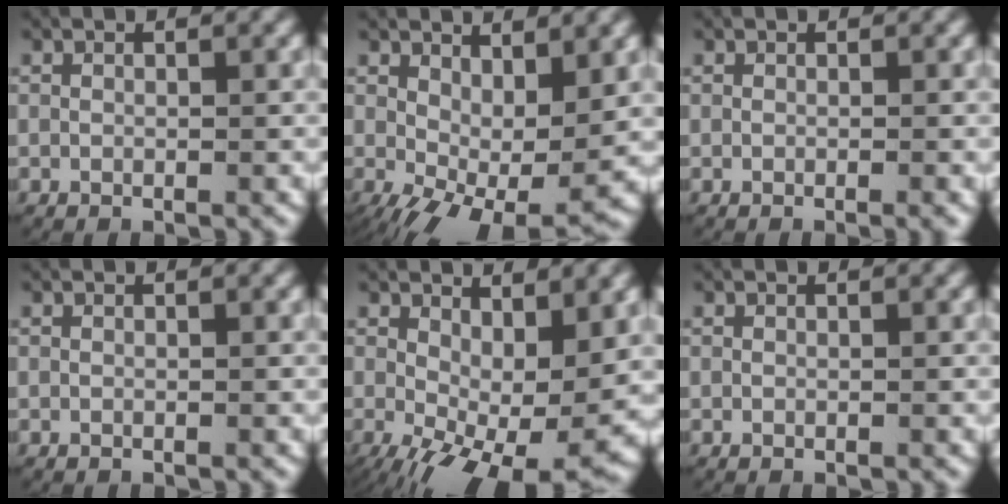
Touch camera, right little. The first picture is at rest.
{"total": 7.2, "force": [-2.3, 3.6, 5.8], "torque": [-0.091, -0.055, -0.009]}
{"total": 0.7, "force": [-0.3, 0.0, 0.6], "torque": [-0.006, -0.002, -0.003]}
{"total": 0.0}
{"total": 9.6, "force": [-2.5, 4.8, 8.0], "torque": [-0.120, -0.059, -0.009]}
{"total": 0.0}